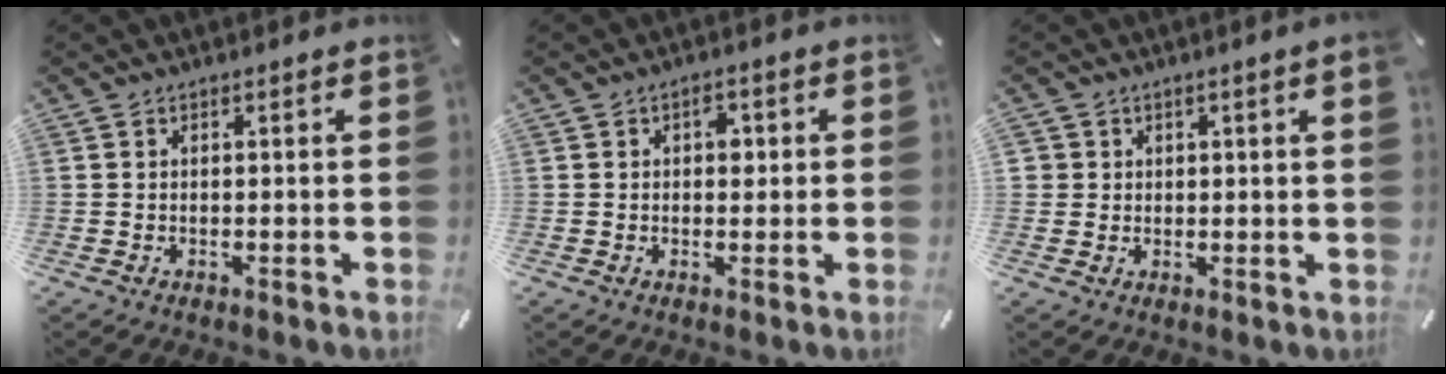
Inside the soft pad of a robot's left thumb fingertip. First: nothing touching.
{"total": 2.8, "force": [0.4, 2.0, 1.9], "torque": [-0.016, 0.000, -0.001]}
{"total": 1.5, "force": [0.8, 0.9, 1.0], "torque": [-0.021, 0.002, 0.014]}